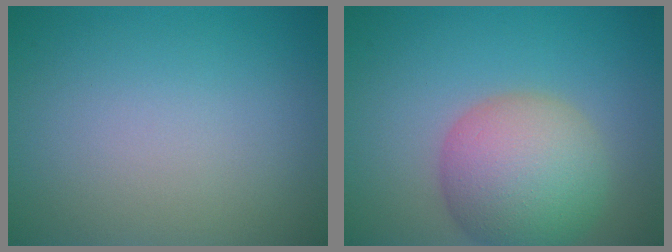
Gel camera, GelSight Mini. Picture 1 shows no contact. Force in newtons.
{"total": 7.8, "press": 7.8, "slide": 0.5}